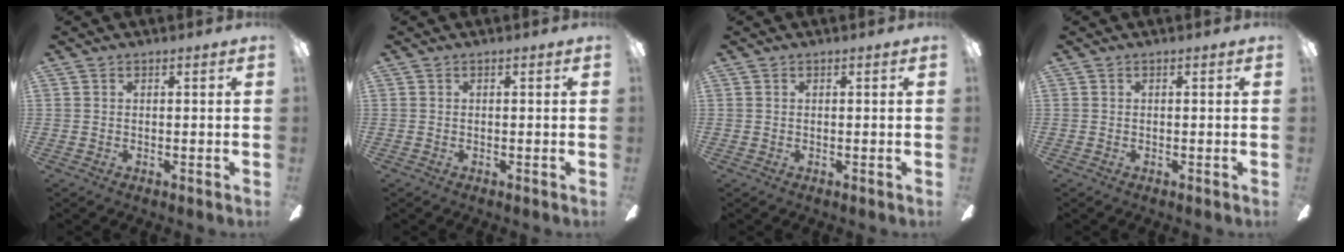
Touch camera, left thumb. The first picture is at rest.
{"total": 0.0}
{"total": 0.0}
{"total": 0.0}